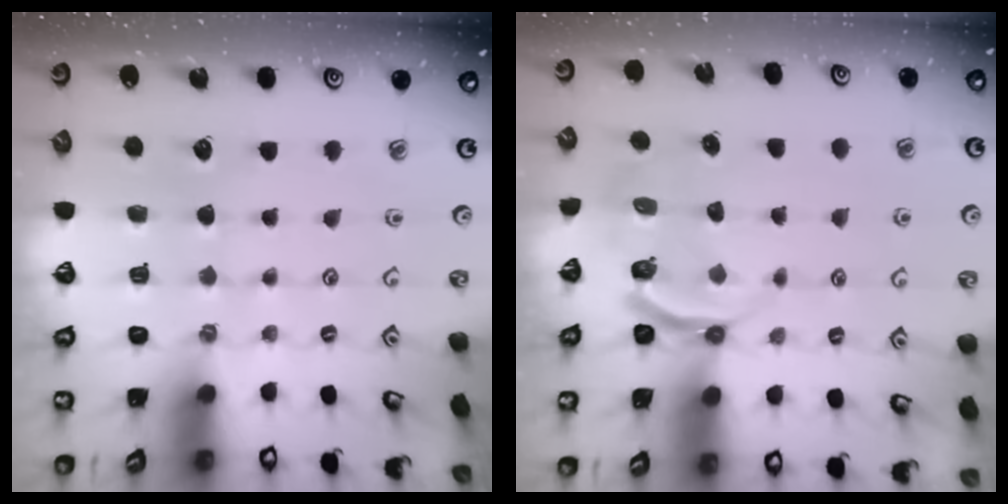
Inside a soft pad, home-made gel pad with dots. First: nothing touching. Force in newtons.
{"total": 4.5, "press": 3.7, "slide": 2.6}